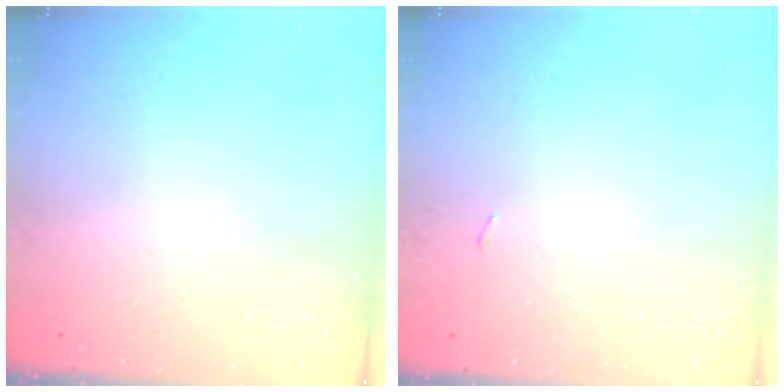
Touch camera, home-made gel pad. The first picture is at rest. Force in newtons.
{"total": 2.8, "press": 2.4, "slide": 1.4}